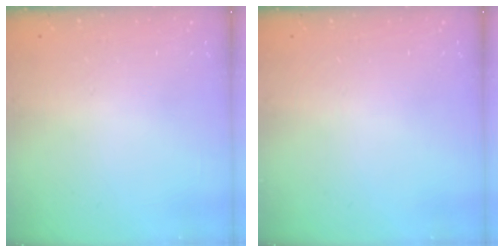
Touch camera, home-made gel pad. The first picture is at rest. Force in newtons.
{"total": 0.0}